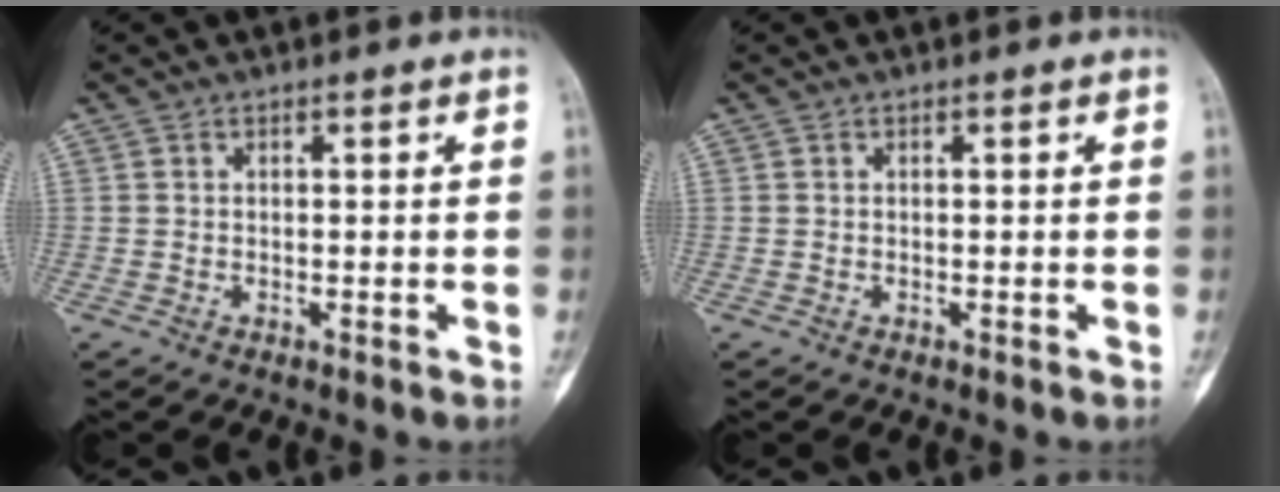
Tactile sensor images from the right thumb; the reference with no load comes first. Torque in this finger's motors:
{"motor_torque": [0.15, 0.13, 0.00, 0.00, 0.02]}